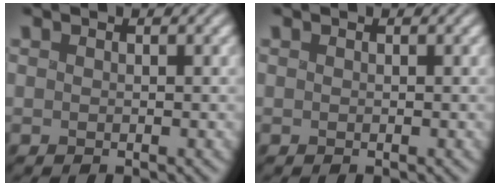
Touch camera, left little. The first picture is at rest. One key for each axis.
{"total": 0.0}